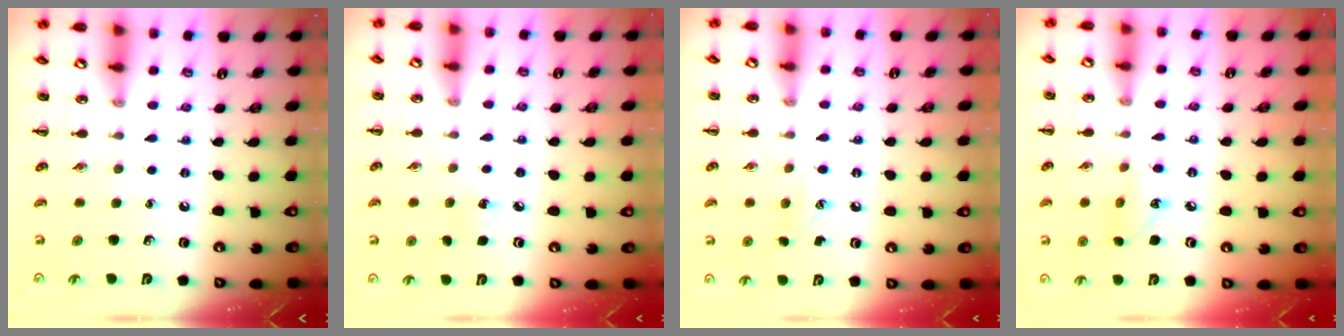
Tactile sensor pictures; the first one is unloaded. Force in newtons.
{"total": 4.8, "press": 4.6, "slide": 1.3}
{"total": 5.7, "press": 5.5, "slide": 1.7}
{"total": 5.8, "press": 5.7, "slide": 1.2}